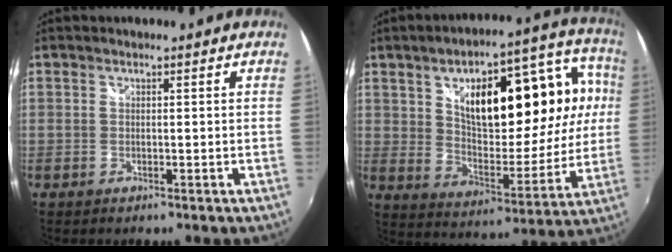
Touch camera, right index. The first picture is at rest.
{"total": 22.6, "force": [6.3, 9.8, 19.3], "torque": [-0.292, 0.033, 0.119]}